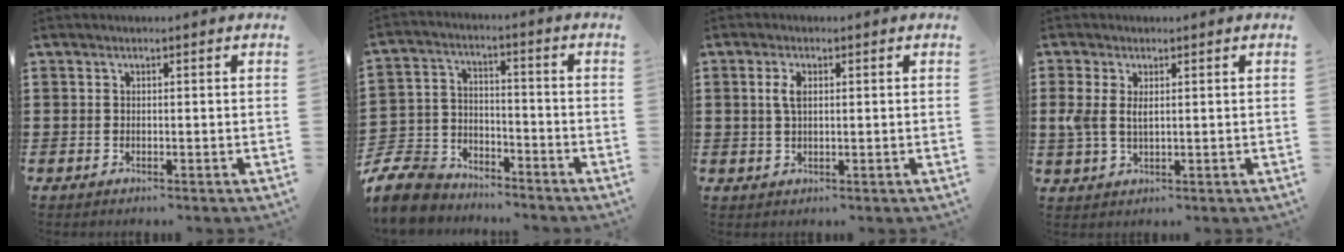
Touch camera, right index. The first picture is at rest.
{"total": 8.6, "force": [-8.1, 2.5, 1.6], "torque": [-0.054, 0.011, -0.164]}
{"total": 2.9, "force": [0.6, 1.3, 2.5], "torque": [-0.053, 0.008, 0.008]}
{"total": 3.0, "force": [0.8, 1.4, 2.5], "torque": [-0.059, 0.005, 0.010]}